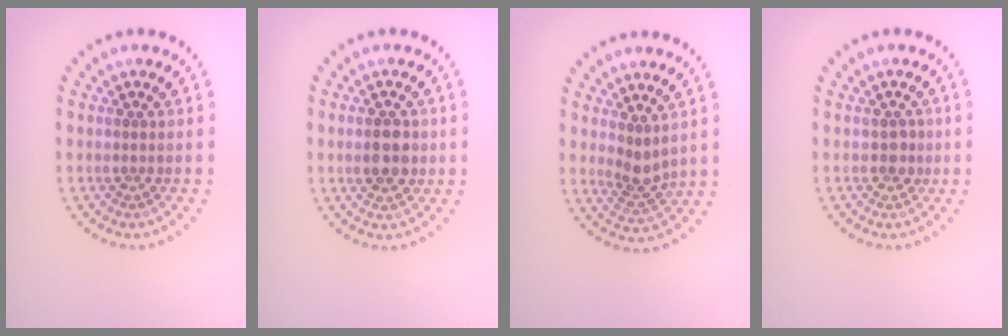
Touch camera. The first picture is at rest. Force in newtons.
{"total": 3.3, "press": 3.3, "slide": 0.2}
{"total": 2.3, "press": 2.0, "slide": 1.2}
{"total": 1.2, "press": 1.2, "slide": 0.3}